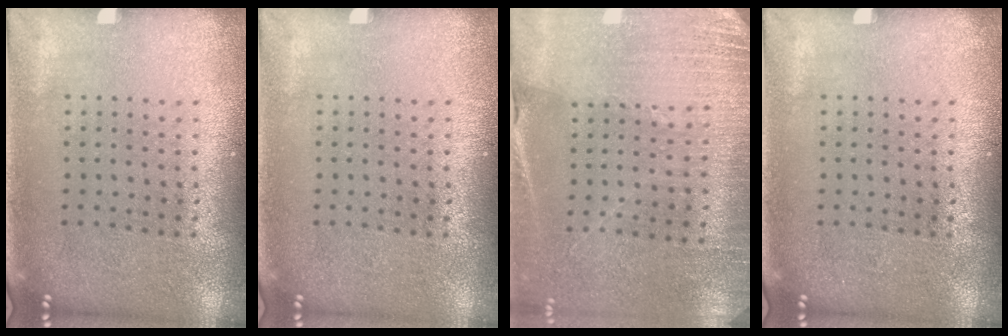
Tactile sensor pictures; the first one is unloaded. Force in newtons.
{"total": 0.0}
{"total": 2.7, "press": 2.6, "slide": 0.3}
{"total": 0.0}